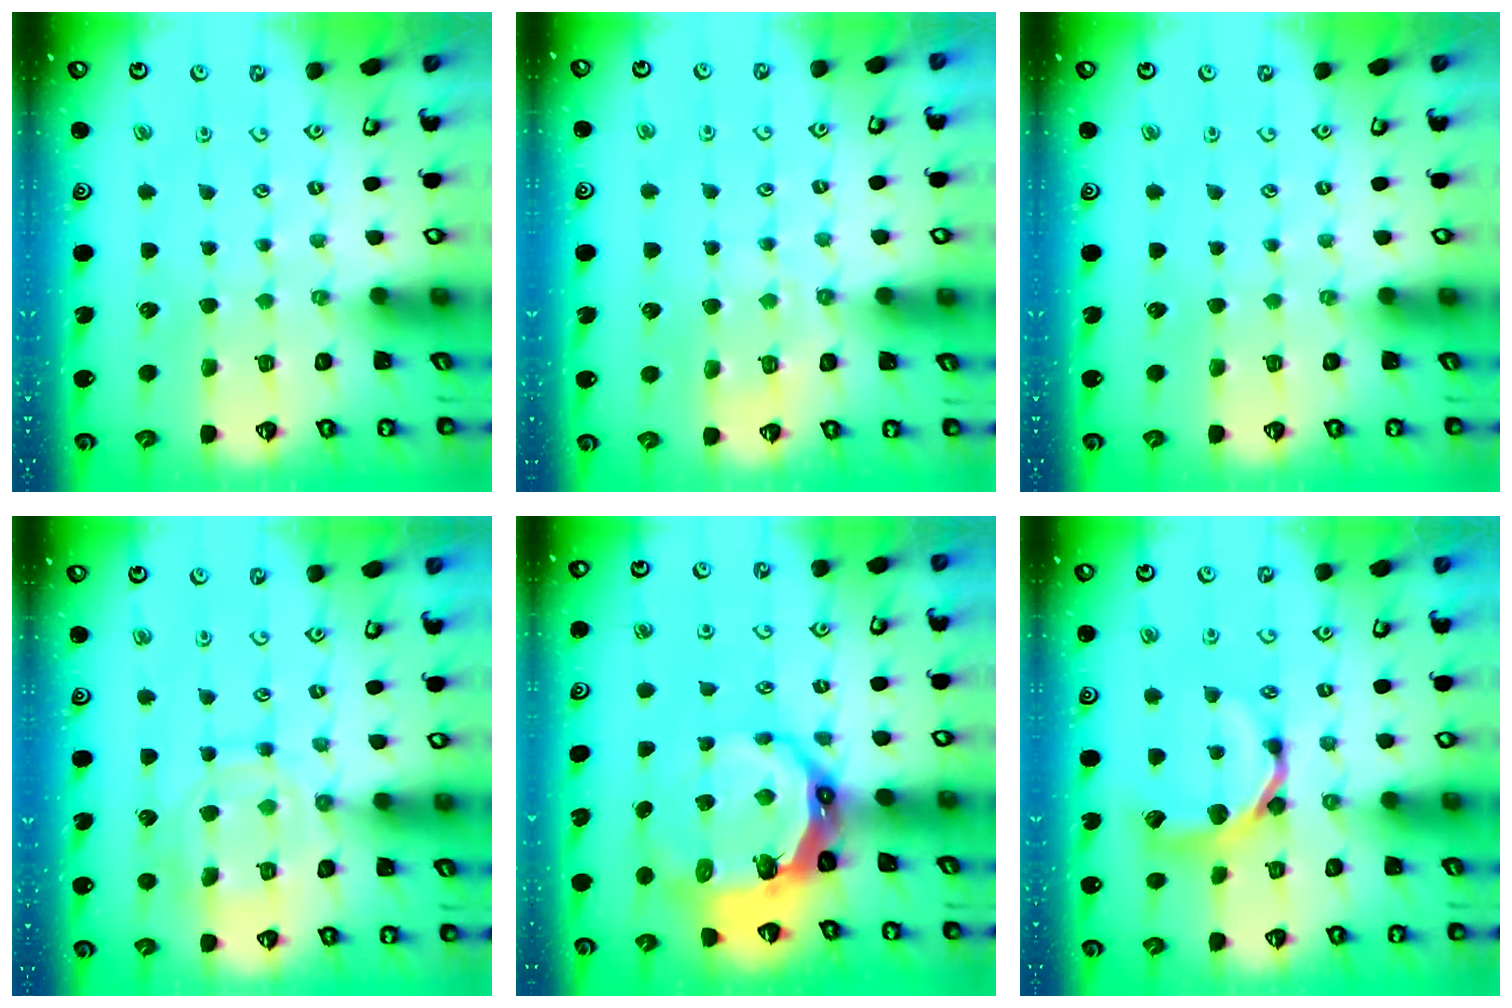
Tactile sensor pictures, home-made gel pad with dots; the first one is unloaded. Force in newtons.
{"total": 5.1, "press": 5.0, "slide": 0.7}
{"total": 0.0}
{"total": 12.0, "press": 11.9, "slide": 1.1}
{"total": 11.6, "press": 10.6, "slide": 4.9}
{"total": 10.6, "press": 10.6, "slide": 1.3}